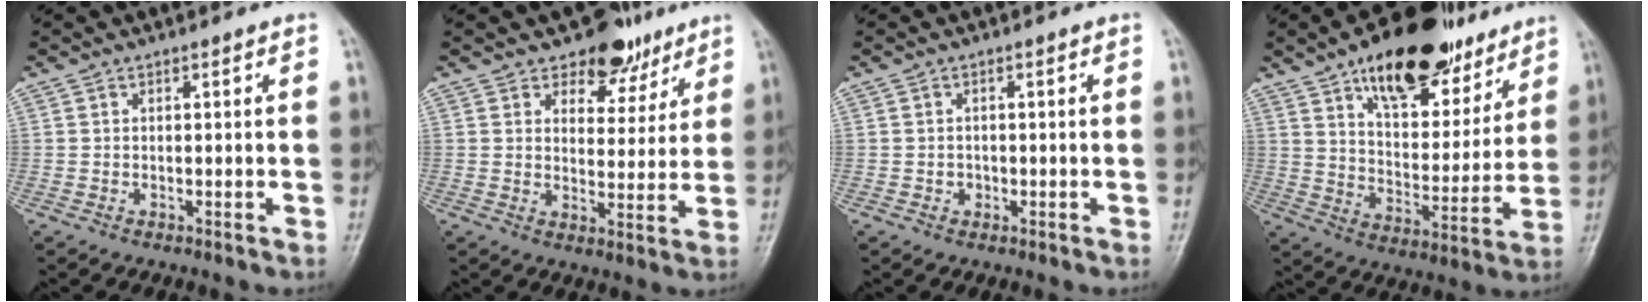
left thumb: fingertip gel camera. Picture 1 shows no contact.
{"total": 8.6, "force": [6.4, 5.0, 2.8], "torque": [0.002, -0.038, 0.094]}
{"total": 1.2, "force": [-0.2, 1.1, 0.4], "torque": [0.000, 0.004, -0.002]}
{"total": 22.9, "force": [14.6, 10.9, 13.9], "torque": [-0.158, -0.051, 0.232]}